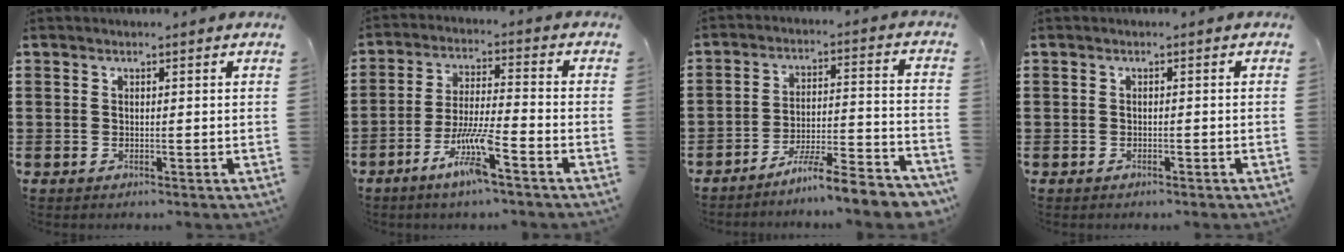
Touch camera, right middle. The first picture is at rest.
{"total": 8.4, "force": [-4.9, 1.0, 6.8], "torque": [-0.140, -0.008, -0.093]}
{"total": 7.4, "force": [-6.8, -0.4, 2.9], "torque": [-0.043, -0.002, -0.131]}
{"total": 0.7, "force": [-0.6, 0.2, 0.2], "torque": [-0.005, -0.001, -0.013]}